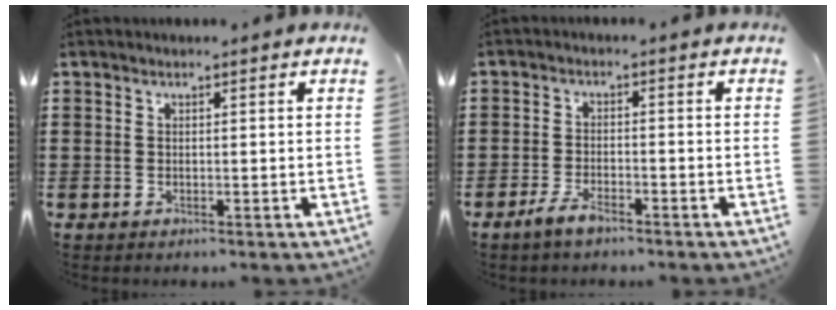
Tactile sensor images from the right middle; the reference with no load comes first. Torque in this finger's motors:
{"motor_torque": [2.14, 0.00, 0.09, 0.07]}